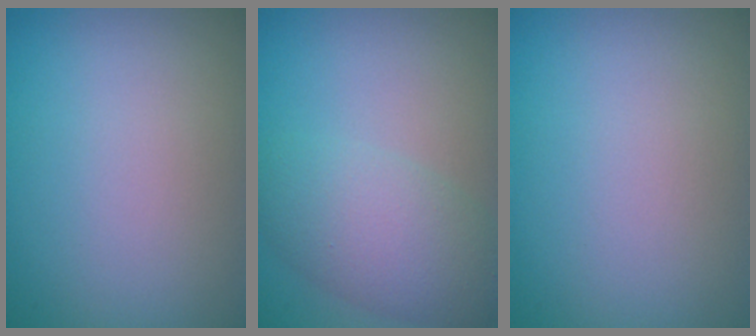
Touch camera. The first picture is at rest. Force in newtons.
{"total": 4.8, "press": 4.8, "slide": 0.1}
{"total": 0.0}